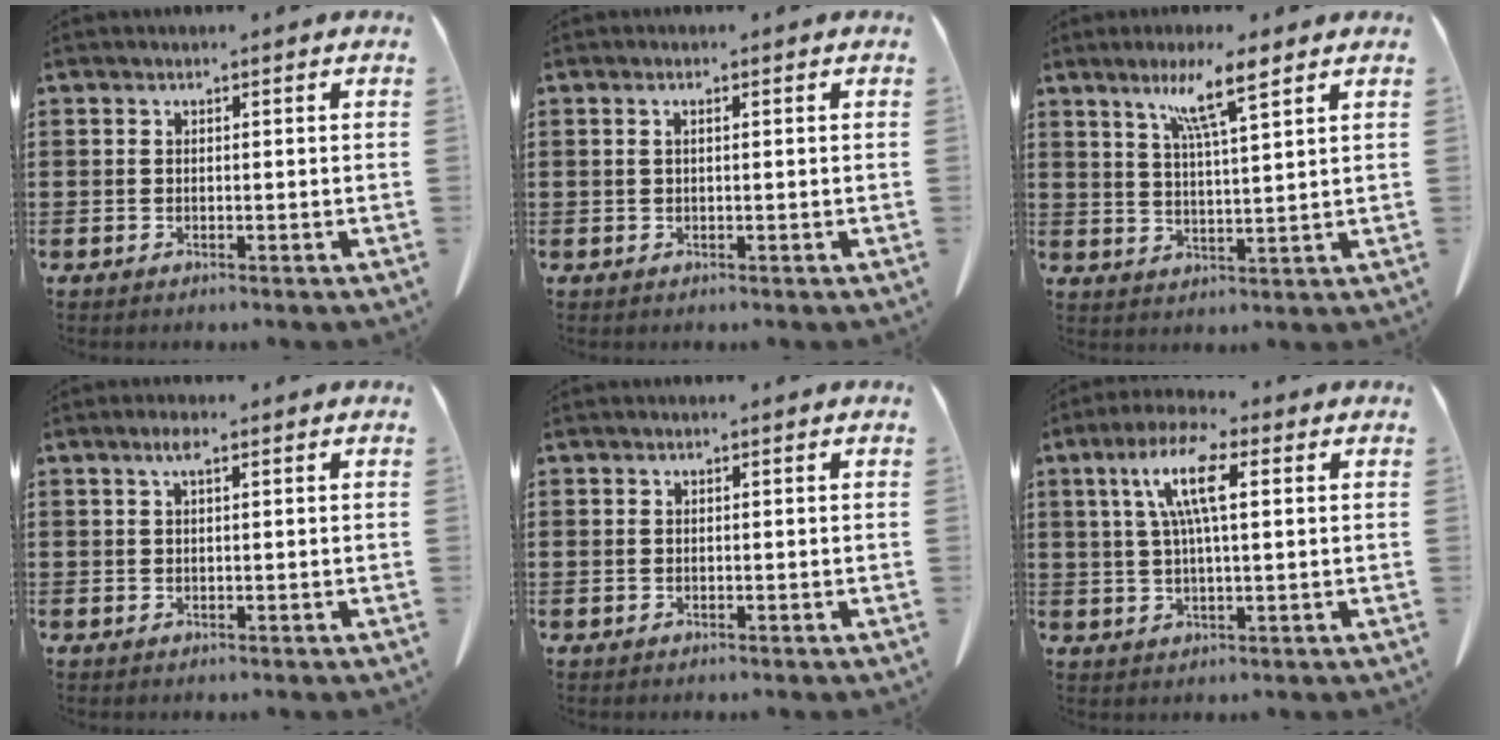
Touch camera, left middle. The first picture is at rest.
{"total": 0.9, "force": [0.2, 0.2, 0.8], "torque": [-0.017, 0.003, 0.003]}
{"total": 7.1, "force": [4.9, -0.1, 5.1], "torque": [-0.112, -0.006, 0.082]}
{"total": 2.0, "force": [0.9, 0.5, 1.8], "torque": [-0.038, 0.006, 0.014]}
{"total": 0.0}
{"total": 8.6, "force": [2.7, 2.3, 7.8], "torque": [-0.172, 0.008, 0.039]}